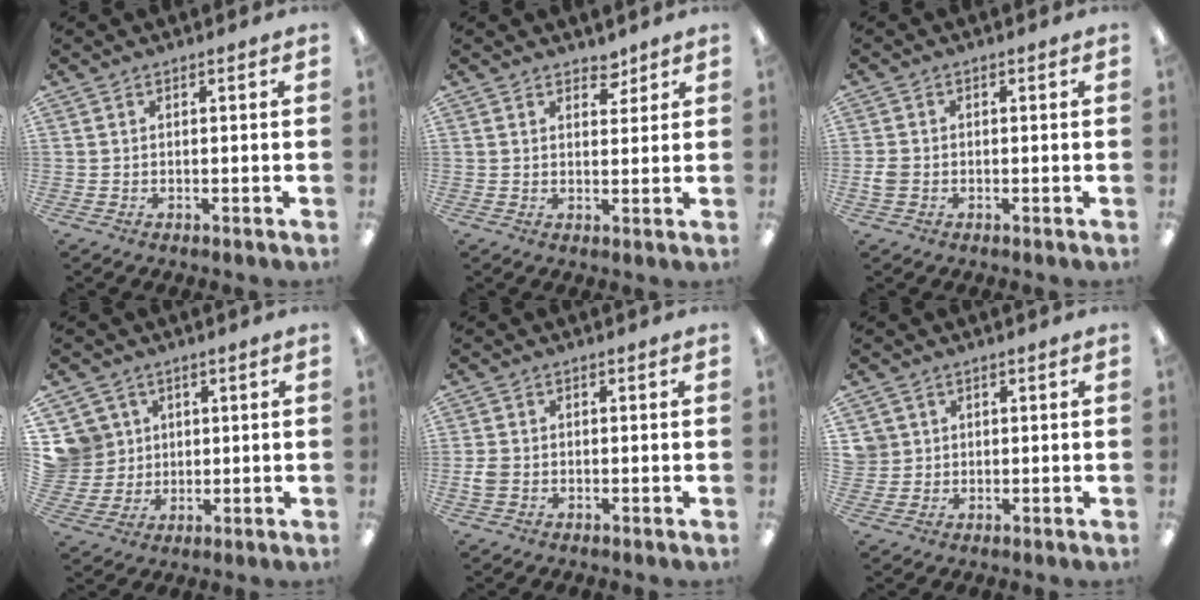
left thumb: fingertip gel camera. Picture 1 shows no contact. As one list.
[{"total": 3.6, "force": [2.9, 1.8, 1.0], "torque": [0.007, -0.020, 0.048]}, {"total": 2.6, "force": [-0.7, 2.0, 1.5], "torque": [-0.025, 0.005, -0.012]}, {"total": 8.0, "force": [3.0, 7.4, 0.1], "torque": [-0.015, -0.006, 0.065]}, {"total": 2.7, "force": [-0.7, 2.1, 1.5], "torque": [-0.025, 0.007, -0.013]}, {"total": 3.4, "force": [1.0, 3.3, 0.1], "torque": [-0.013, 0.007, 0.018]}]